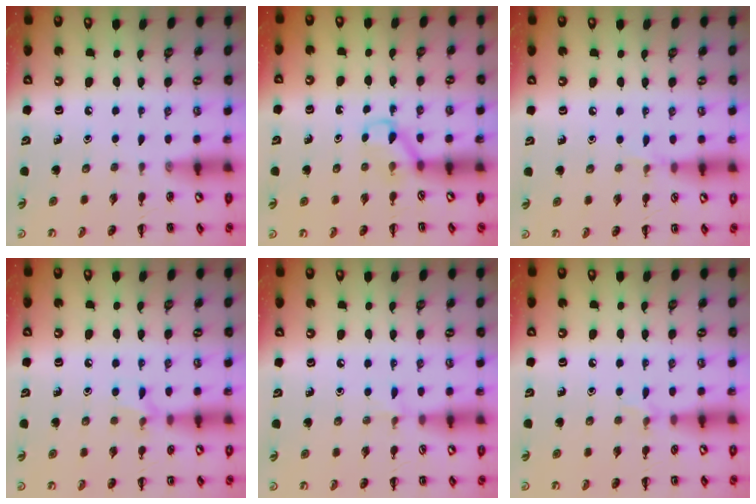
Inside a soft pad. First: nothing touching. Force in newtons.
{"total": 3.7, "press": 3.6, "slide": 1.0}
{"total": 4.0, "press": 3.7, "slide": 1.4}
{"total": 6.5, "press": 6.3, "slide": 1.9}
{"total": 3.9, "press": 3.6, "slide": 1.4}
{"total": 4.3, "press": 4.1, "slide": 1.4}